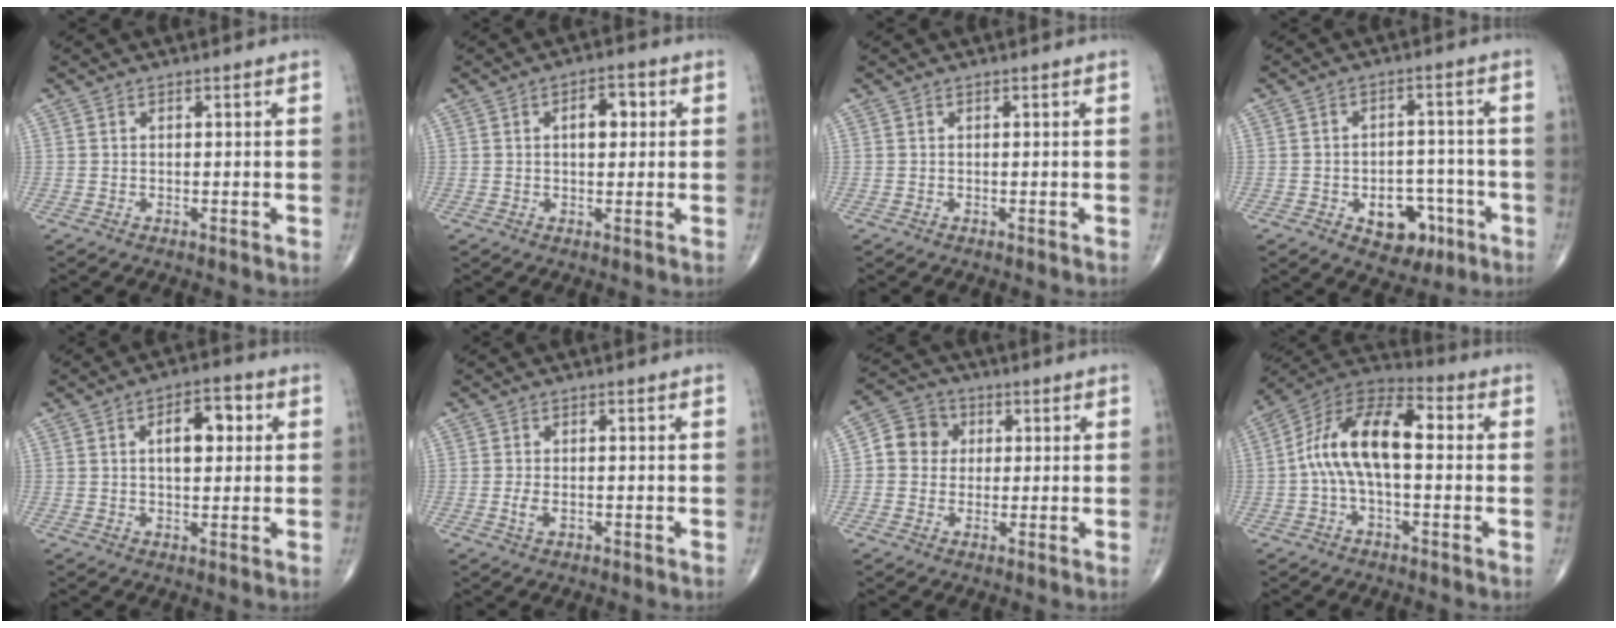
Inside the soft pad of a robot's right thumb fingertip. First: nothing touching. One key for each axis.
{"total": 4.8, "fx": 1.0, "fy": 2.6, "fz": 3.9, "tx": -0.046, "ty": 0.008, "tz": 0.012}
{"total": 0.0}
{"total": 9.4, "fx": -3.9, "fy": 6.3, "fz": 5.8, "tx": -0.041, "ty": 0.033, "tz": -0.046}
{"total": 7.6, "fx": 1.7, "fy": 3.9, "fz": 6.2, "tx": -0.078, "ty": 0.009, "tz": 0.023}
{"total": 2.1, "fx": -0.4, "fy": 1.1, "fz": 1.8, "tx": -0.040, "ty": -0.003, "tz": -0.009}
{"total": 7.0, "fx": 0.9, "fy": 6.4, "fz": 2.6, "tx": -0.022, "ty": 0.012, "tz": 0.002}
{"total": 14.5, "fx": 0.4, "fy": 7.0, "fz": 12.7, "tx": -0.226, "ty": 0.046, "tz": -0.007}